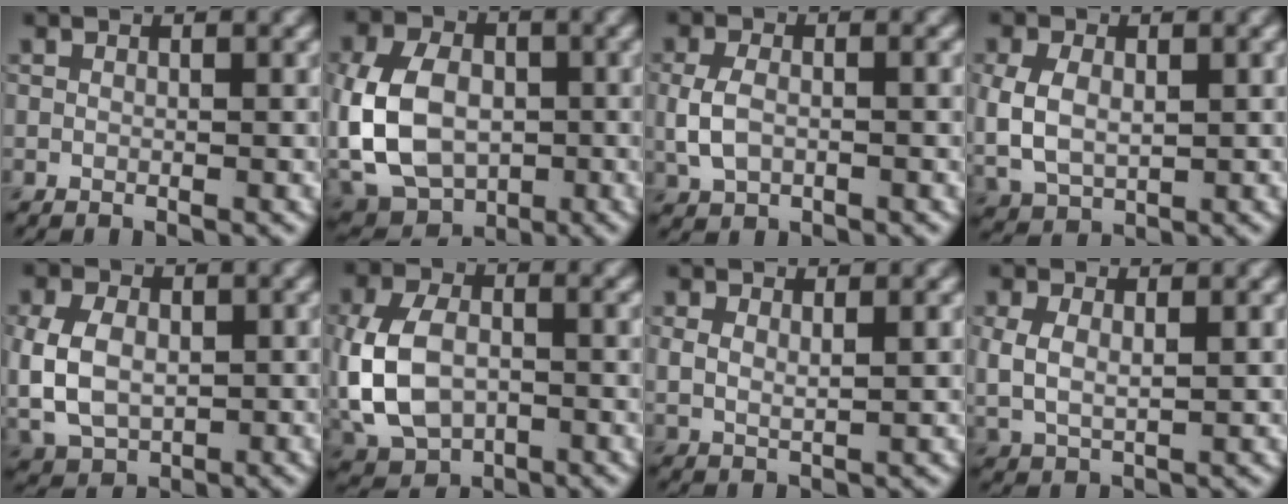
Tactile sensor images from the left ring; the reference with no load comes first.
{"total": 10.3, "force": [-1.6, 7.7, 6.7], "torque": [-0.146, -0.008, -0.039]}
{"total": 3.3, "force": [-0.5, 2.1, 2.5], "torque": [-0.060, -0.003, -0.010]}
{"total": 5.2, "force": [0.1, 3.7, 3.6], "torque": [-0.083, -0.003, 0.007]}
{"total": 6.9, "force": [-0.5, 5.0, 4.6], "torque": [-0.099, -0.005, -0.003]}
{"total": 8.2, "force": [-1.3, 5.6, 5.9], "torque": [-0.143, -0.006, -0.030]}
{"total": 2.0, "force": [1.0, 0.9, 1.5], "torque": [-0.032, -0.003, 0.021]}
{"total": 3.6, "force": [0.6, 2.3, 2.7], "torque": [-0.067, -0.005, 0.019]}